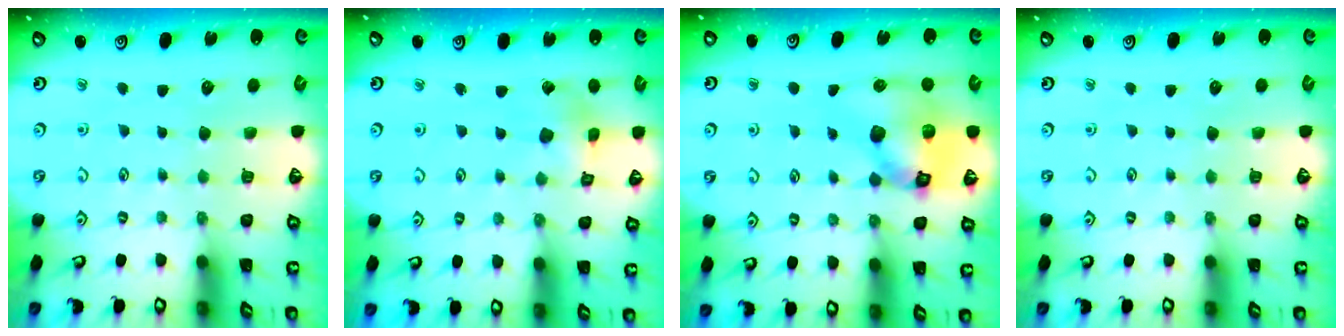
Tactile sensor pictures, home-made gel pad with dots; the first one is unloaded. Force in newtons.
{"total": 4.3, "press": 4.3, "slide": 0.5}
{"total": 13.9, "press": 13.8, "slide": 2.1}
{"total": 0.0}